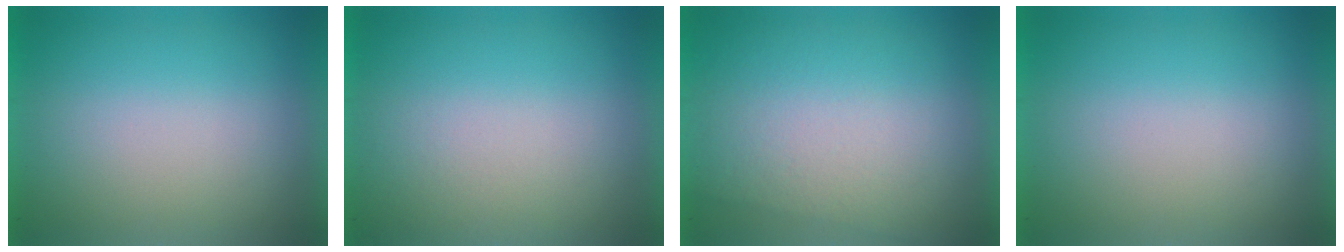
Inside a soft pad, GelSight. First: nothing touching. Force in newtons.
{"total": 2.0}
{"total": 3.1}
{"total": 0.0}